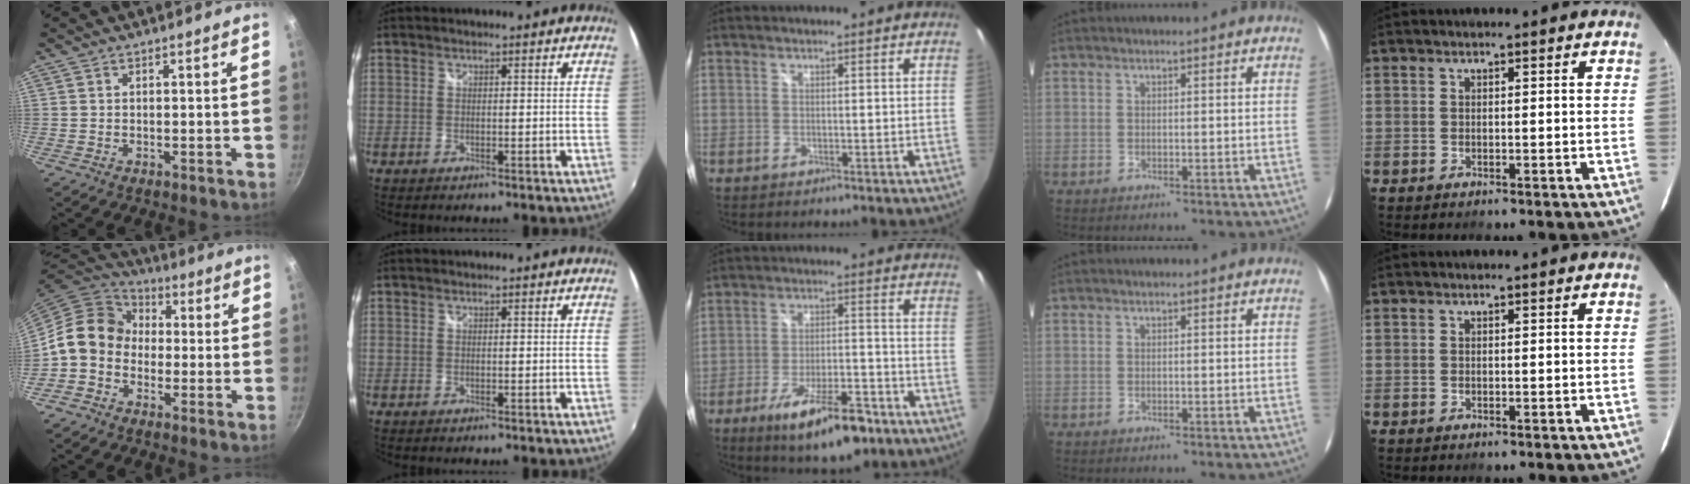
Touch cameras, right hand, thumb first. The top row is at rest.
{"thumb": {"total": 11.2, "force": [-1.1, 9.4, 6.1], "torque": [-0.071, 0.035, -0.045]}, "middle": {"total": 14.3, "force": [-9.3, 4.3, 10.1], "torque": [-0.179, -0.017, -0.141]}}